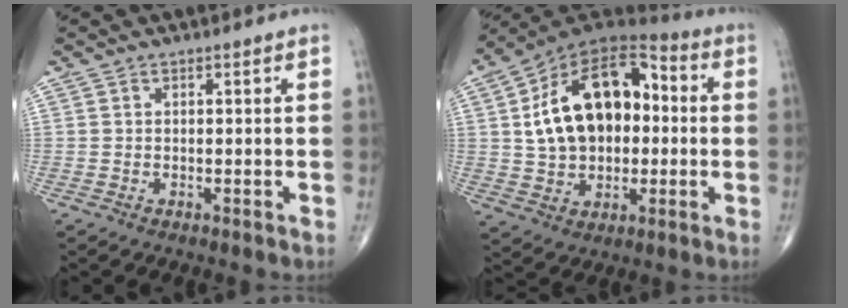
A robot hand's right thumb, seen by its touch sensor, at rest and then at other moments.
{"total": 20.6, "force": [1.5, 13.7, 15.3], "torque": [-0.219, 0.036, 0.022]}